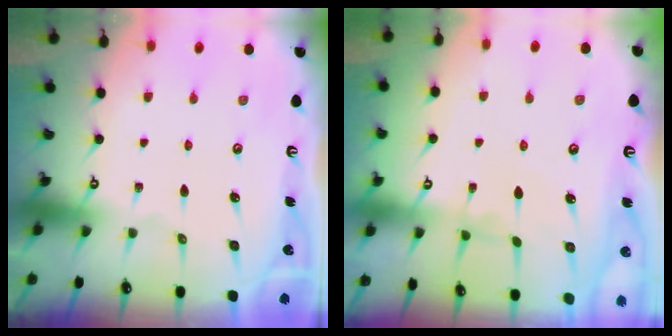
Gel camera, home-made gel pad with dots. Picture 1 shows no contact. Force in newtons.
{"total": 2.5, "press": 2.4, "slide": 0.5}